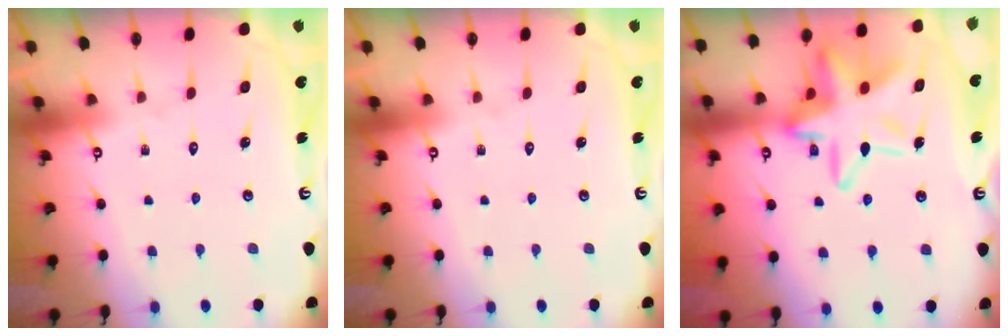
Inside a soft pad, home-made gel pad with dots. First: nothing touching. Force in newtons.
{"total": 0.0}
{"total": 16.7, "press": 16.7, "slide": 1.5}